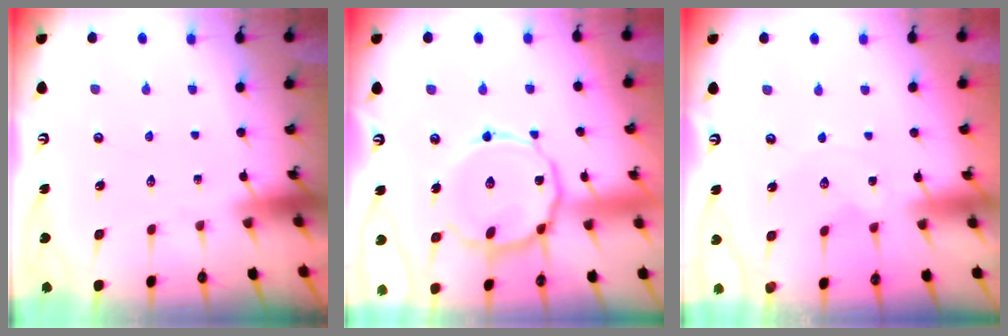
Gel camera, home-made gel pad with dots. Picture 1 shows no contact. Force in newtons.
{"total": 13.7, "press": 13.6, "slide": 1.2}
{"total": 0.0}